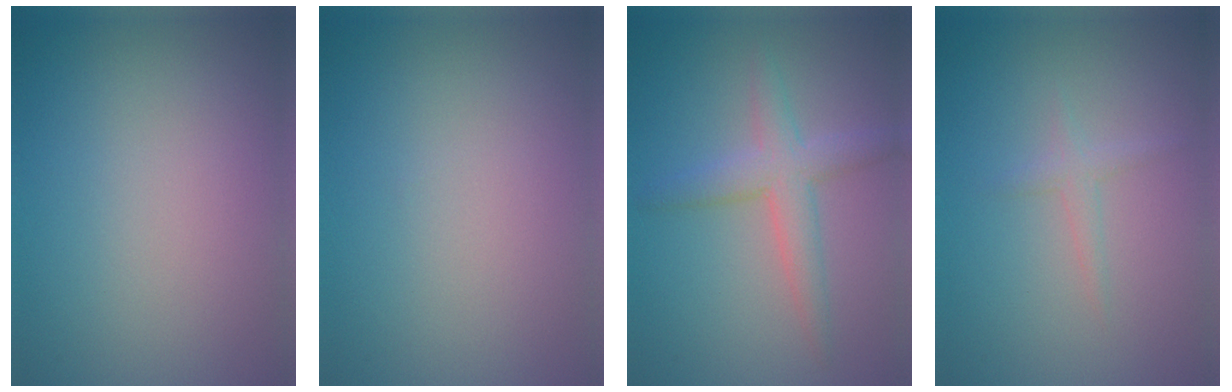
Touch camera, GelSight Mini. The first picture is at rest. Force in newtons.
{"total": 0.0}
{"total": 3.5, "press": 3.5, "slide": 0.3}
{"total": 1.2, "press": 1.2, "slide": 0.1}